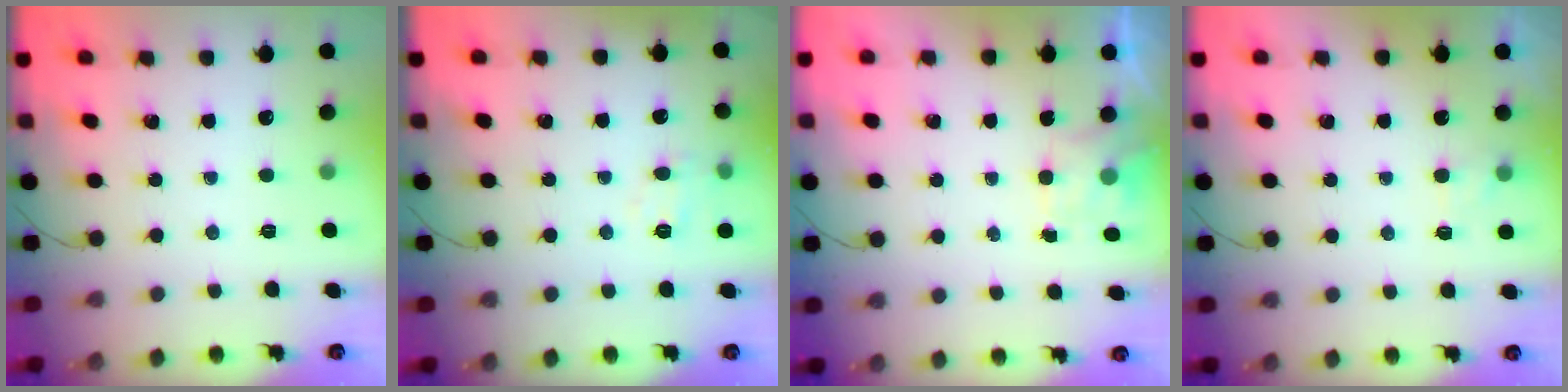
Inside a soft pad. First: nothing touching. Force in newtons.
{"total": 7.2, "press": 7.1, "slide": 1.4}
{"total": 2.0, "press": 1.6, "slide": 1.2}
{"total": 1.9, "press": 1.4, "slide": 1.2}